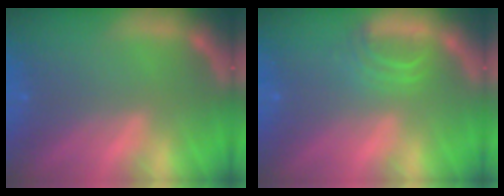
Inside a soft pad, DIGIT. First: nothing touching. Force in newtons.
{"total": 2.5}